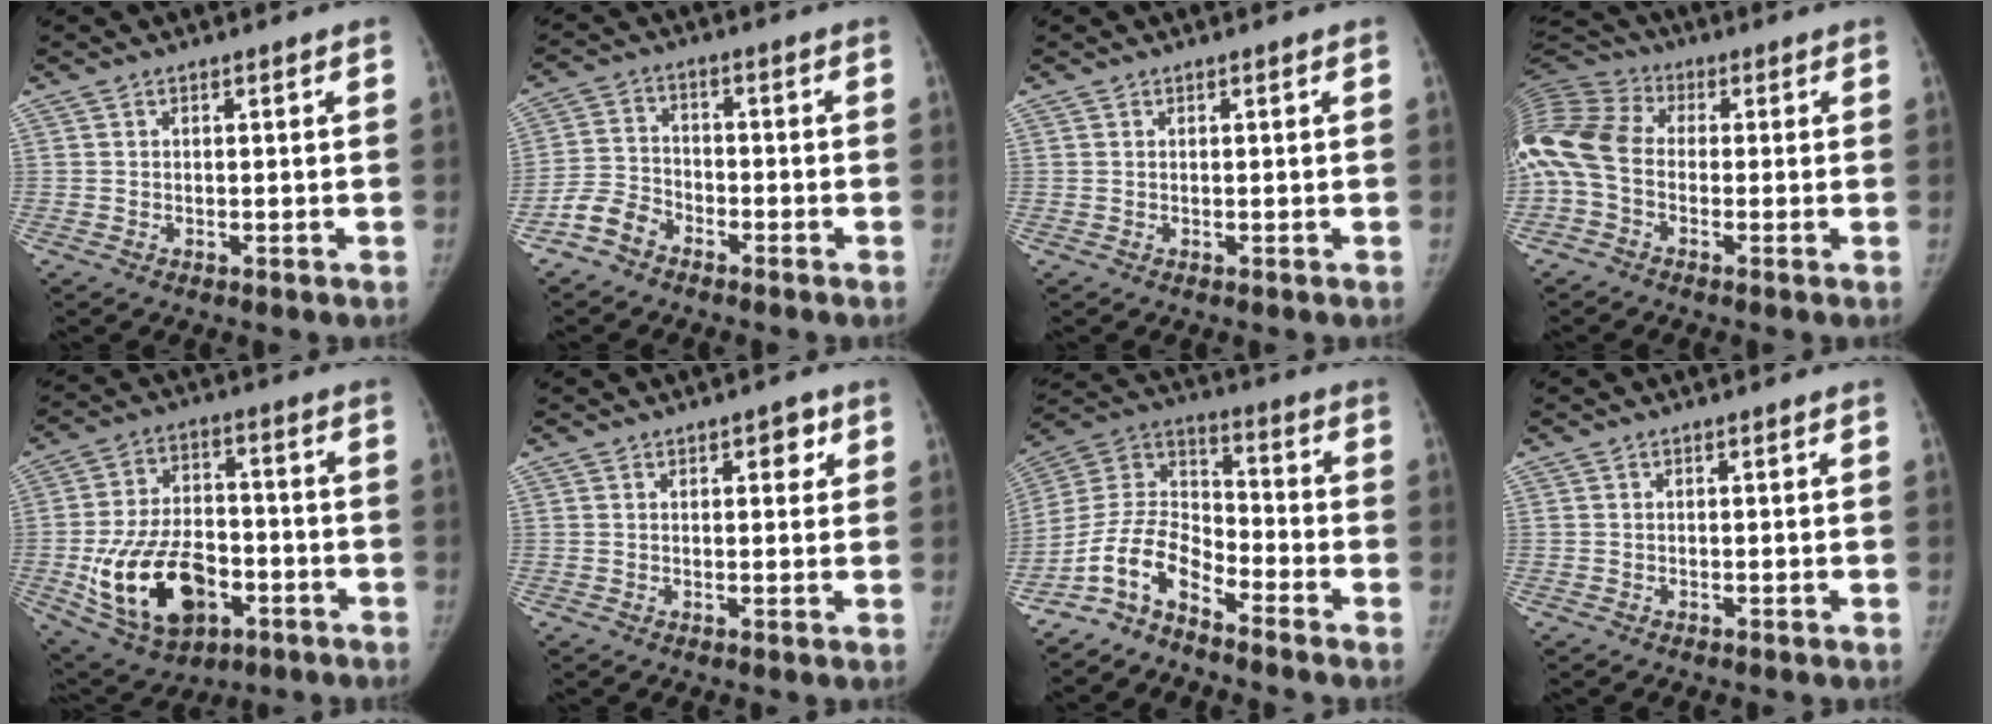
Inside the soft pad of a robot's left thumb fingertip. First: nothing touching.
{"total": 5.7, "force": [-4.1, 3.4, 1.8], "torque": [-0.032, 0.021, -0.089]}
{"total": 0.0}
{"total": 14.0, "force": [-1.7, 9.7, 10.0], "torque": [-0.228, 0.027, -0.046]}
{"total": 19.3, "force": [-6.3, 12.0, 13.7], "torque": [-0.224, 0.026, -0.090]}
{"total": 3.1, "force": [1.4, 1.6, 2.2], "torque": [-0.010, -0.003, 0.015]}
{"total": 11.0, "force": [-7.8, 4.9, 5.9], "torque": [-0.112, 0.081, -0.163]}
{"total": 0.0}